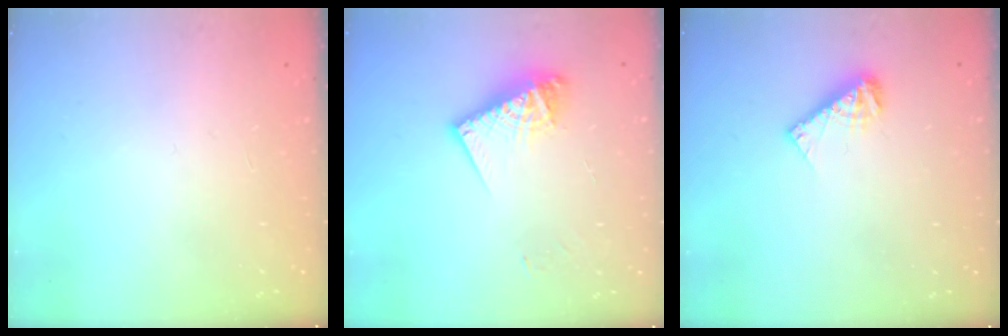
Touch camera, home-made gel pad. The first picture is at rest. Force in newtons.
{"total": 11.4, "press": 11.4, "slide": 1.0}
{"total": 6.6, "press": 6.5, "slide": 0.5}